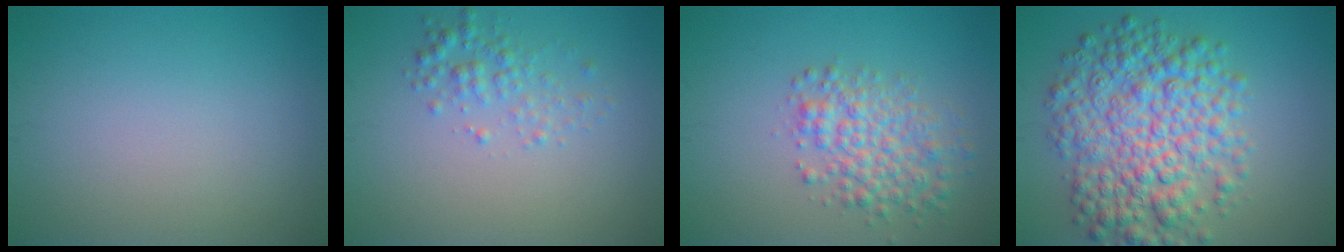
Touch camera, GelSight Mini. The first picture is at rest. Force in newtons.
{"total": 2.0, "press": 2.0, "slide": 0.1}
{"total": 4.3, "press": 4.3, "slide": 0.1}
{"total": 8.8, "press": 8.8, "slide": 0.1}